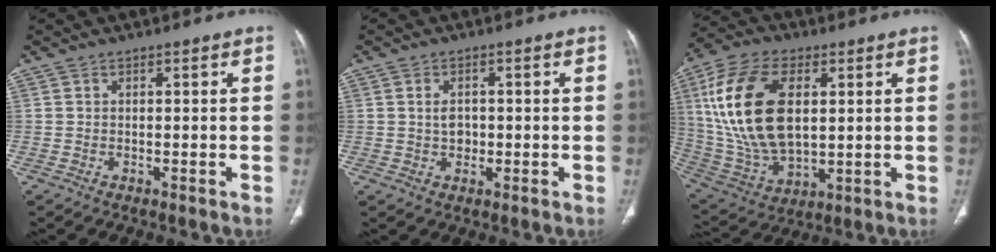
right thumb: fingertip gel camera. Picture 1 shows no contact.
{"total": 2.6, "force": [0.2, 1.9, 1.7], "torque": [-0.020, 0.000, 0.005]}
{"total": 21.9, "force": [4.5, 12.4, 17.4], "torque": [-0.346, -0.012, 0.090]}